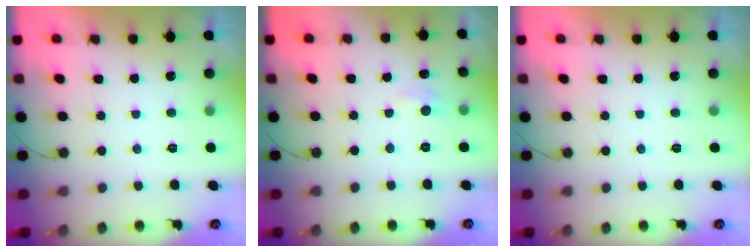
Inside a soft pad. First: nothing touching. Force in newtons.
{"total": 4.6, "press": 4.6, "slide": 0.6}
{"total": 0.0}